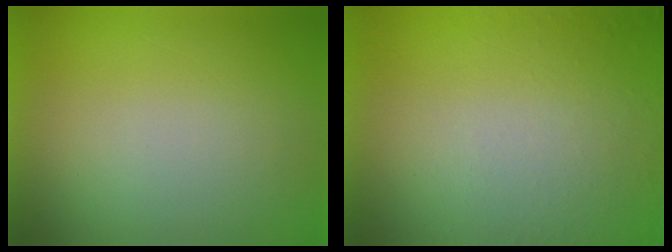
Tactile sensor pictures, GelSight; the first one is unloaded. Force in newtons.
{"total": 4.7}